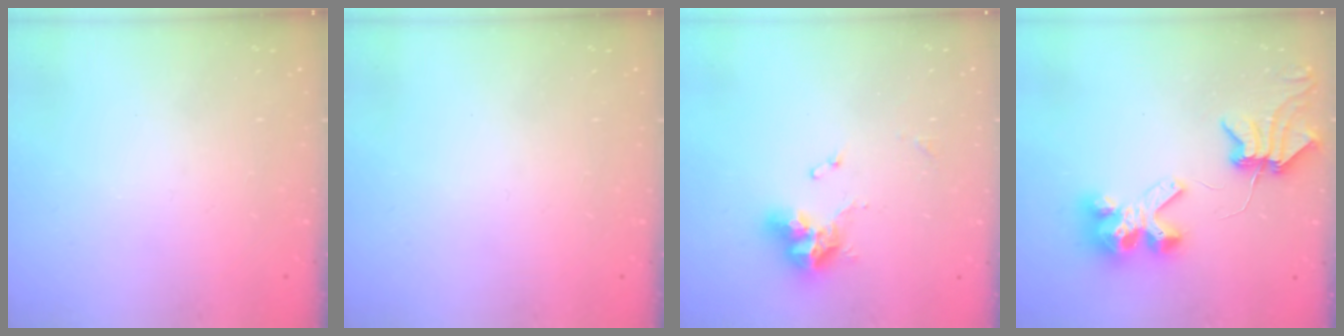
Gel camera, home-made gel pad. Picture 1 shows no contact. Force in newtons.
{"total": 0.0}
{"total": 10.0, "press": 10.0, "slide": 0.6}
{"total": 8.0, "press": 8.0, "slide": 1.0}